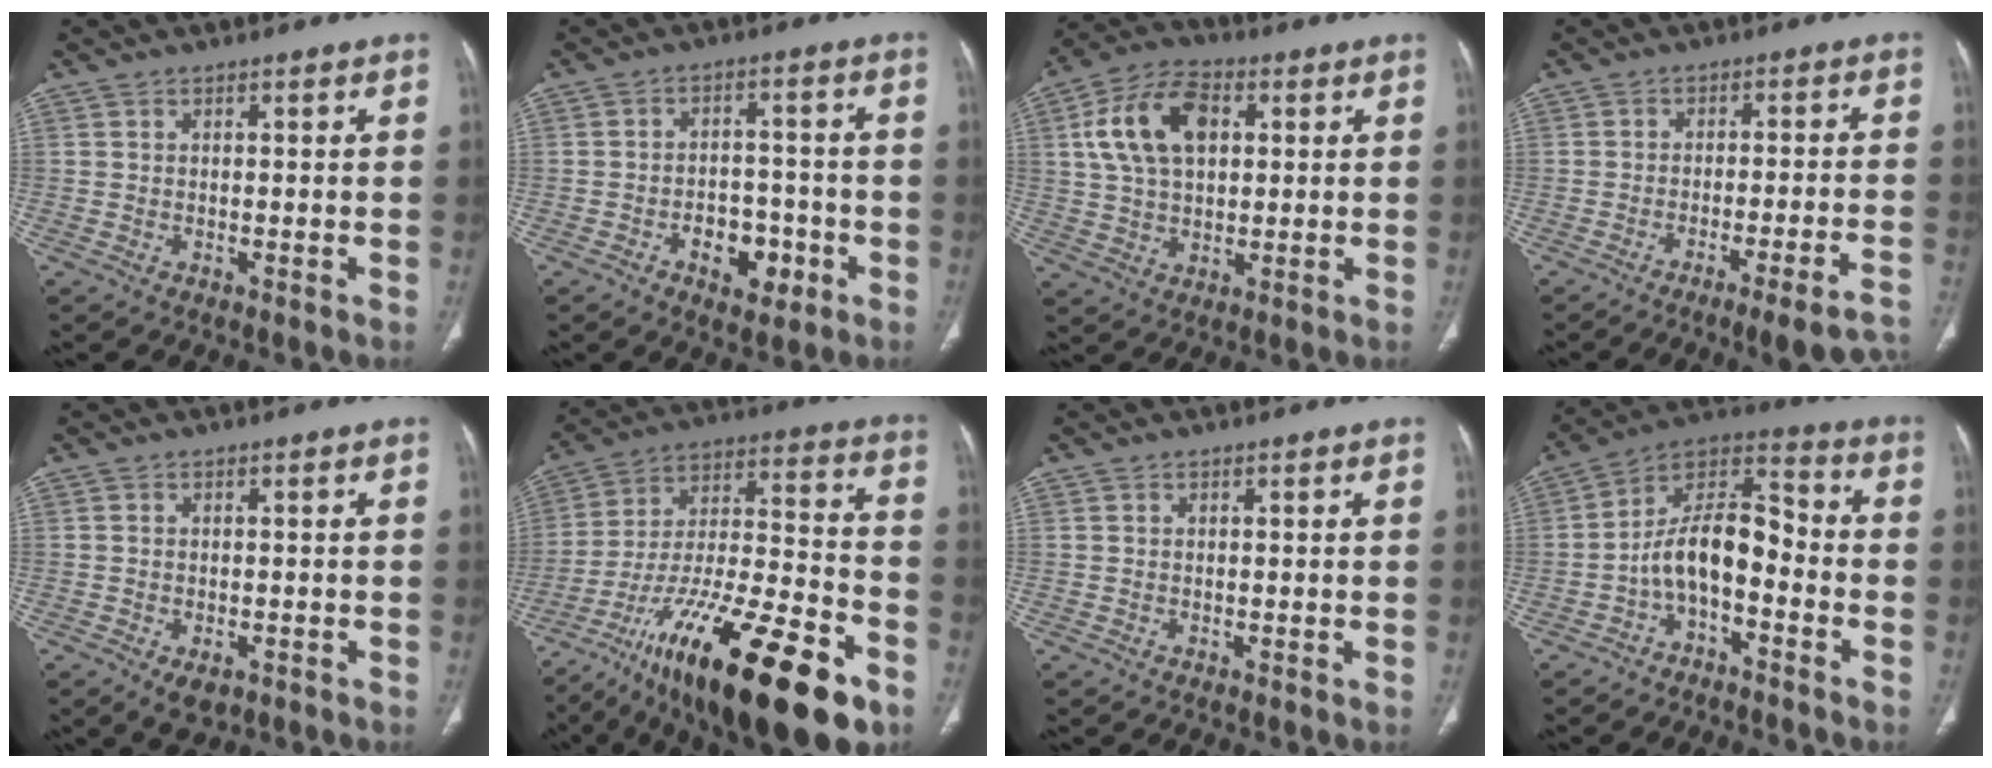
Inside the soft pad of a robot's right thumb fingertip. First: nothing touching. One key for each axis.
{"total": 7.6, "fx": -3.3, "fy": 4.8, "fz": 4.9, "tx": -0.045, "ty": 0.027, "tz": -0.045}
{"total": 13.6, "fx": 3.4, "fy": 8.5, "fz": 10.1, "tx": -0.181, "ty": 0.012, "tz": 0.059}
{"total": 11.9, "fx": -9.2, "fy": 0.3, "fz": 7.5, "tx": -0.091, "ty": 0.049, "tz": -0.122}
{"total": 3.6, "fx": -1.7, "fy": 2.1, "fz": 2.4, "tx": -0.036, "ty": 0.003, "tz": -0.018}
{"total": 31.4, "fx": -17.6, "fy": 9.4, "fz": 24.3, "tx": -0.372, "ty": 0.055, "tz": -0.288}
{"total": 0.0}
{"total": 11.4, "fx": -3.9, "fy": 5.7, "fz": 9.0, "tx": -0.150, "ty": 0.077, "tz": -0.078}